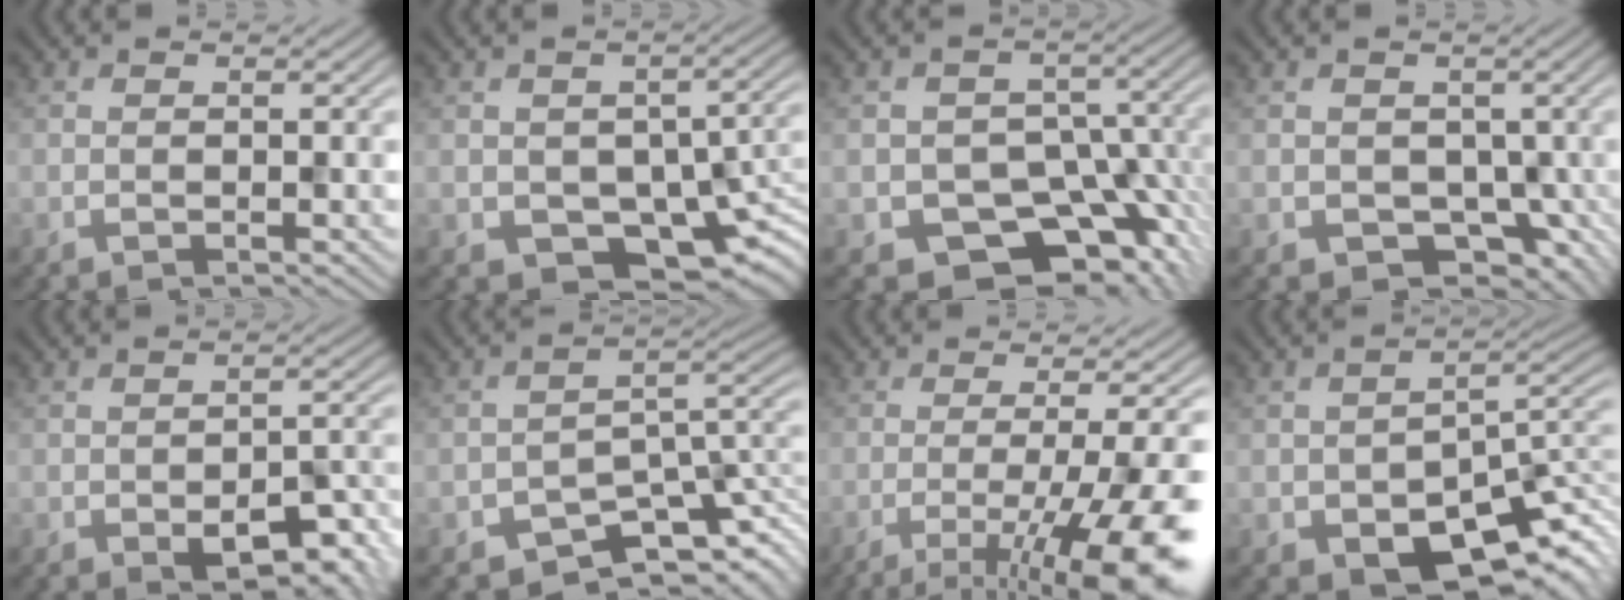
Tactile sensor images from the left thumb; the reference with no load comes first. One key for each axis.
{"total": 8.4, "fx": -3.0, "fy": 5.6, "fz": 5.4, "tx": -0.076, "ty": -0.037, "tz": -0.028}
{"total": 9.7, "fx": -5.2, "fy": 7.1, "fz": 4.2, "tx": -0.049, "ty": -0.016, "tz": -0.076}
{"total": 4.3, "fx": -1.3, "fy": 3.8, "fz": 1.4, "tx": -0.030, "ty": -0.030, "tz": -0.003}
{"total": 5.8, "fx": -3.1, "fy": 2.3, "fz": 4.3, "tx": -0.065, "ty": -0.010, "tz": -0.030}
{"total": 6.5, "fx": -5.3, "fy": 3.0, "fz": 2.3, "tx": -0.014, "ty": -0.015, "tz": -0.089}
{"total": 12.0, "fx": -5.5, "fy": 2.8, "fz": 10.3, "tx": -0.139, "ty": -0.008, "tz": -0.073}
{"total": 9.7, "fx": -5.4, "fy": 5.0, "fz": 6.3, "tx": -0.098, "ty": -0.028, "tz": -0.079}